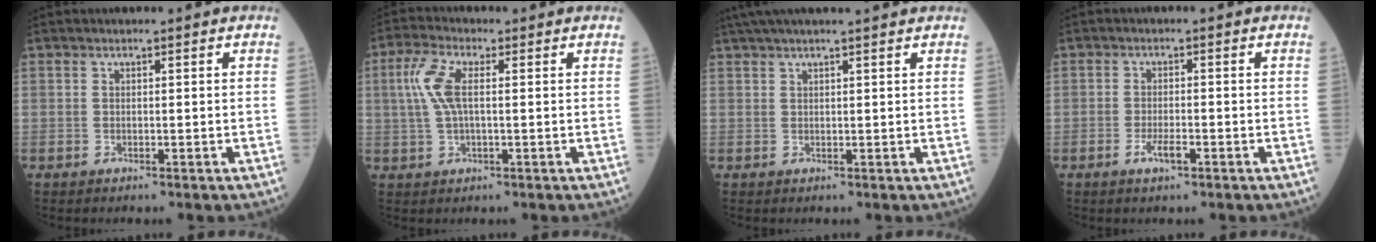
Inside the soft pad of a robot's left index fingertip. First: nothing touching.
{"total": 5.8, "force": [0.8, 1.7, 5.5], "torque": [-0.139, 0.013, 0.016]}
{"total": 7.6, "force": [6.5, -0.5, 4.0], "torque": [-0.064, 0.036, 0.090]}
{"total": 2.6, "force": [-1.5, 0.5, 2.1], "torque": [-0.043, -0.002, -0.029]}